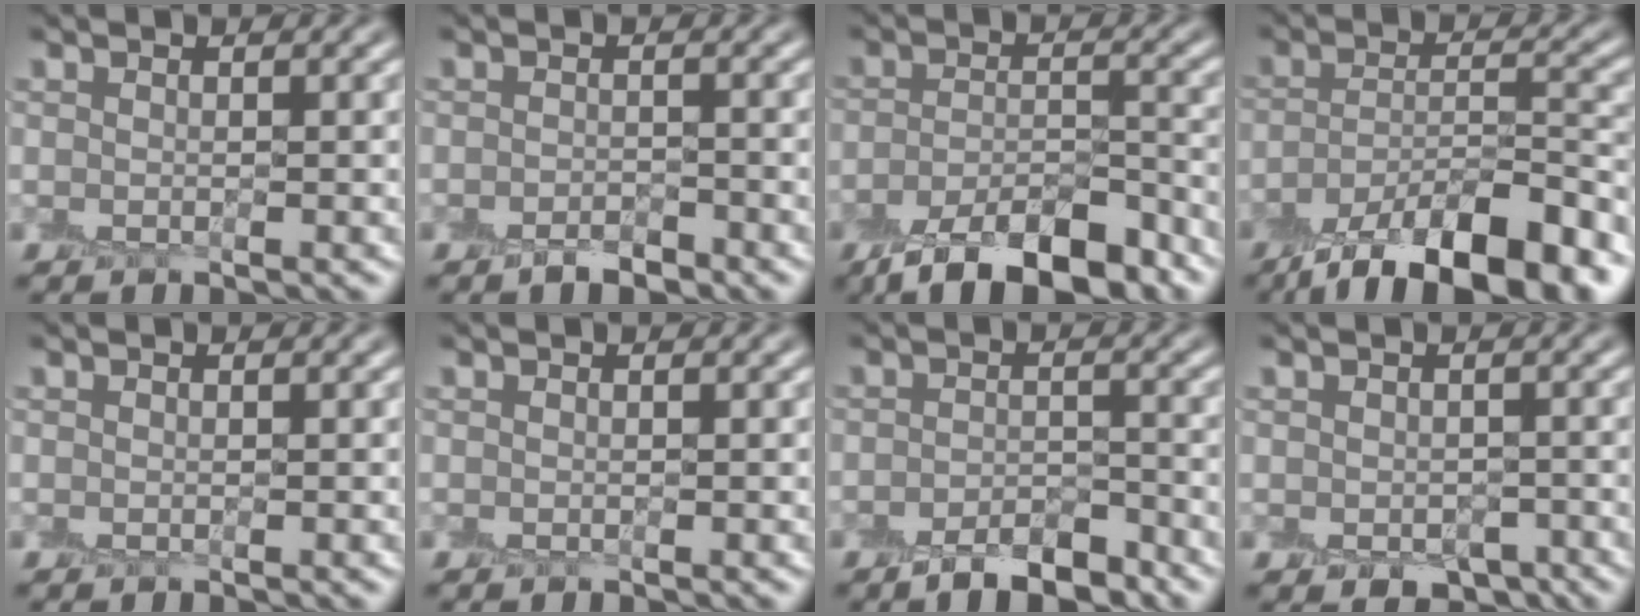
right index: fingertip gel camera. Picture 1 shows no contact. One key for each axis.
{"total": 1.7, "fx": -1.4, "fy": 0.6, "fz": 0.7, "tx": -0.012, "ty": 0.001, "tz": -0.025}
{"total": 8.7, "fx": -6.4, "fy": 2.9, "fz": 5.2, "tx": -0.085, "ty": -0.011, "tz": -0.107}
{"total": 11.7, "fx": -8.2, "fy": 3.6, "fz": 7.6, "tx": -0.128, "ty": -0.009, "tz": -0.140}
{"total": 0.0}
{"total": 0.0}
{"total": 4.2, "fx": -3.2, "fy": 1.7, "fz": 2.2, "tx": -0.030, "ty": 0.000, "tz": -0.053}
{"total": 3.2, "fx": -1.8, "fy": 2.1, "fz": 1.6, "tx": -0.018, "ty": -0.018, "tz": -0.021}